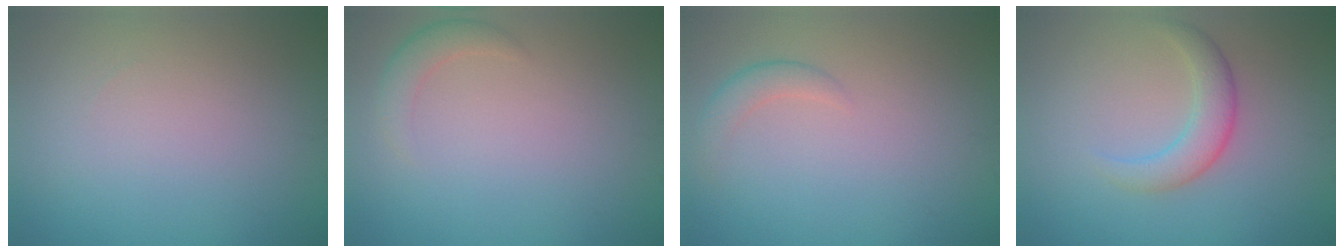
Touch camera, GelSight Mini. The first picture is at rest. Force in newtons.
{"total": 1.8, "press": 1.8, "slide": 0.1}
{"total": 1.6, "press": 1.6, "slide": 0.1}
{"total": 3.0, "press": 3.0, "slide": 0.1}